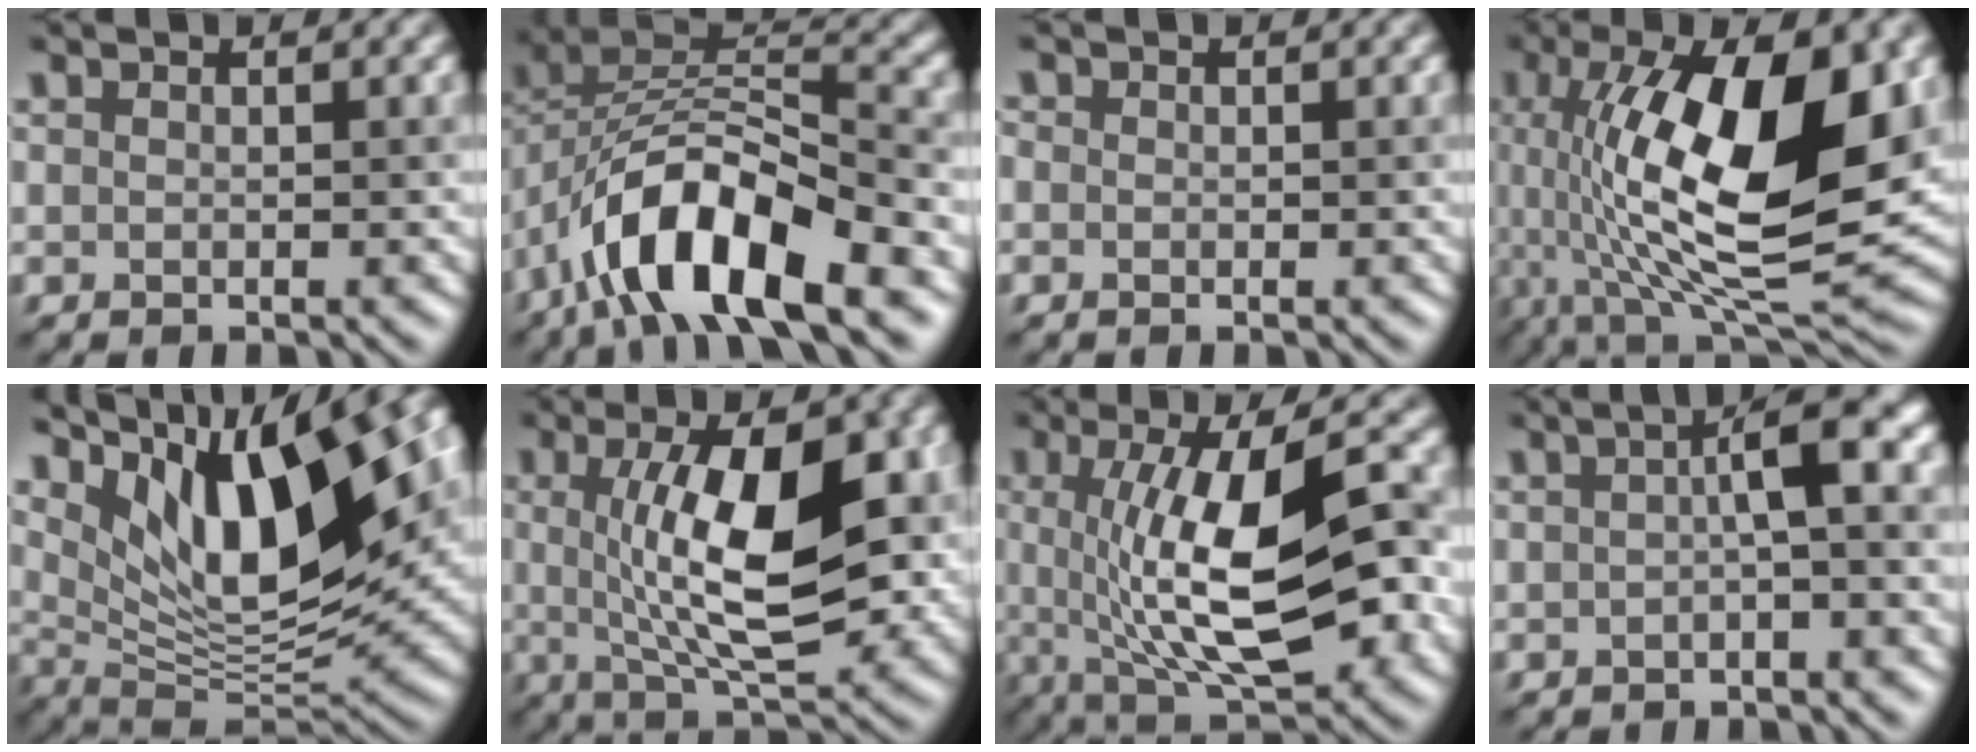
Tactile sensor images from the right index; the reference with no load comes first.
{"total": 10.6, "force": [-5.4, 4.4, 8.1], "torque": [-0.142, 0.016, -0.101]}
{"total": 1.1, "force": [0.3, 0.9, 0.5], "torque": [-0.010, 0.004, -0.007]}
{"total": 15.7, "force": [2.6, 6.1, 14.3], "torque": [-0.245, 0.005, 0.043]}
{"total": 12.9, "force": [5.8, 5.1, 10.3], "torque": [-0.159, 0.010, 0.106]}
{"total": 10.8, "force": [1.1, 3.6, 10.1], "torque": [-0.149, 0.007, 0.021]}
{"total": 11.7, "force": [0.1, 4.0, 11.0], "torque": [-0.167, 0.008, 0.002]}
{"total": 3.7, "force": [0.3, 0.6, 3.6], "torque": [-0.050, 0.019, 0.003]}